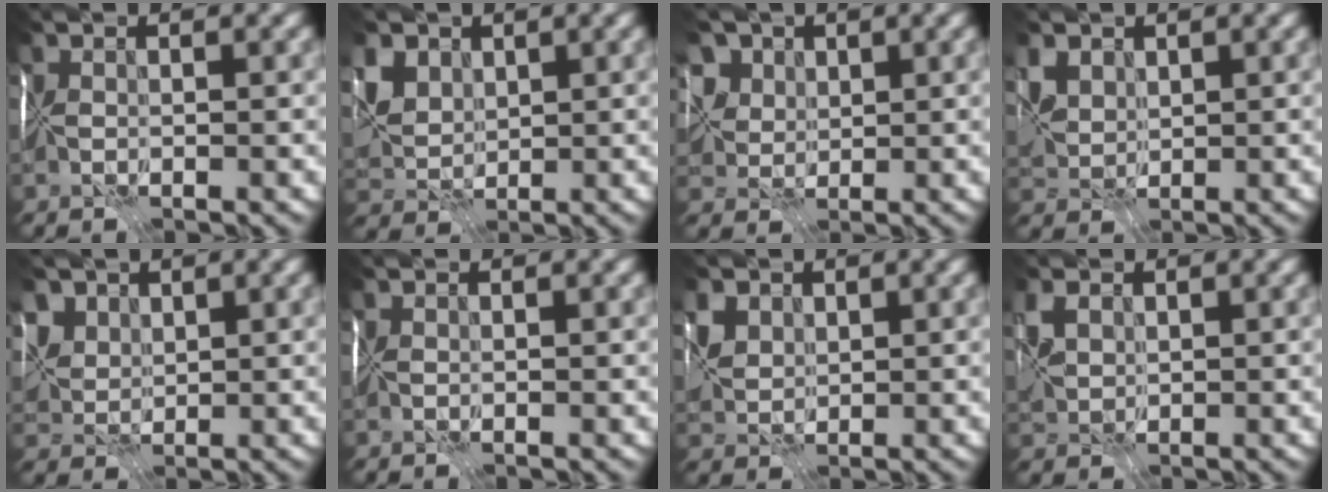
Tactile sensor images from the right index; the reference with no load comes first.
{"total": 4.0, "force": [2.3, 2.6, 2.0], "torque": [-0.056, 0.008, 0.048]}
{"total": 5.6, "force": [3.6, 3.8, 2.1], "torque": [-0.048, 0.007, 0.056]}
{"total": 2.4, "force": [1.9, 1.2, 0.9], "torque": [-0.028, 0.001, 0.035]}
{"total": 3.6, "force": [2.6, 2.0, 1.4], "torque": [-0.047, 0.006, 0.056]}
{"total": 0.0}
{"total": 2.7, "force": [1.8, 1.7, 1.2], "torque": [-0.040, 0.007, 0.038]}
{"total": 2.0, "force": [1.1, 1.1, 1.2], "torque": [-0.026, 0.000, 0.023]}